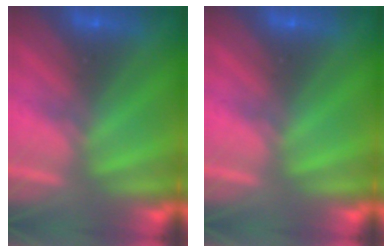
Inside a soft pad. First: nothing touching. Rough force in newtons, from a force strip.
{"total": 0.0}